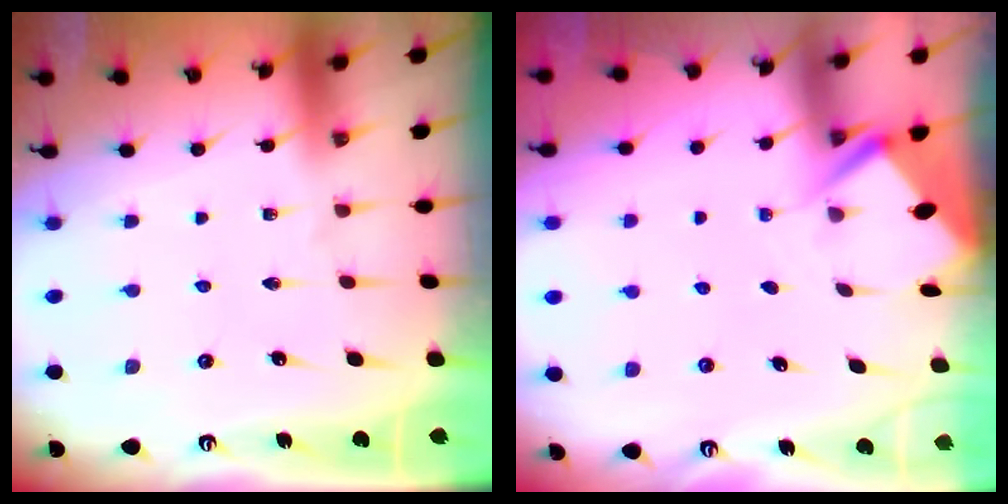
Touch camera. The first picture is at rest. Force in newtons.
{"total": 2.8, "press": 2.8, "slide": 0.3}